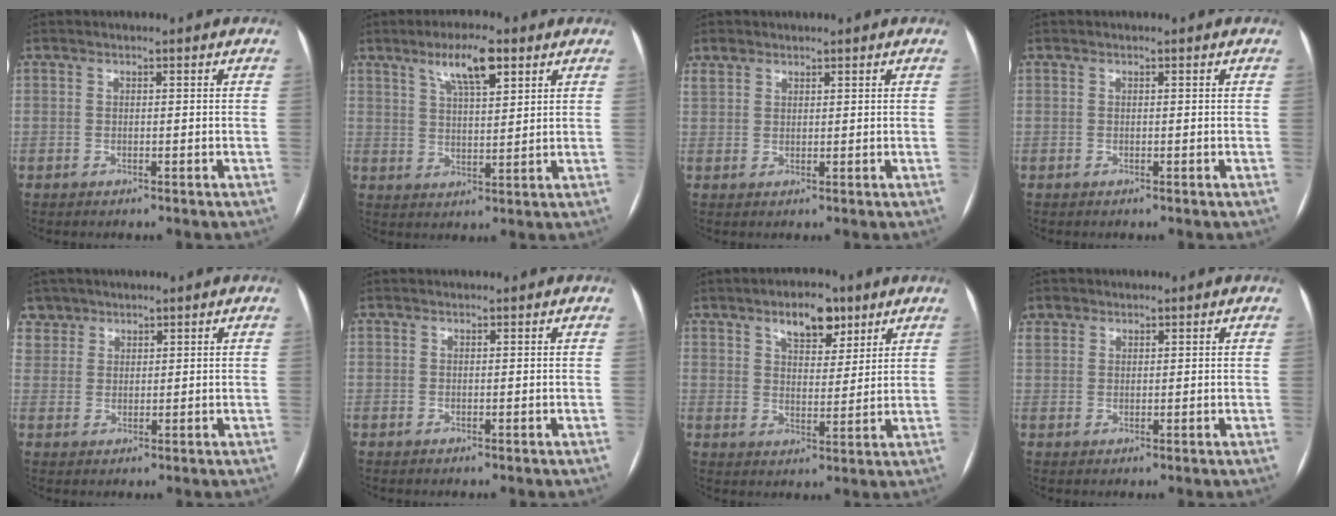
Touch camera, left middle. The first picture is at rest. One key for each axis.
{"total": 7.4, "fx": 4.3, "fy": 1.7, "fz": 5.7, "tx": -0.105, "ty": 0.008, "tz": 0.076}
{"total": 2.2, "fx": 1.7, "fy": 1.3, "fz": 0.4, "tx": -0.012, "ty": 0.014, "tz": 0.035}
{"total": 0.0}
{"total": 3.7, "fx": 2.7, "fy": 2.4, "fz": -0.7, "tx": 0.026, "ty": 0.004, "tz": 0.051}
{"total": 0.8, "fx": 0.8, "fy": 0.1, "fz": 0.1, "tx": -0.005, "ty": 0.010, "tz": 0.016}
{"total": 7.3, "fx": 4.7, "fy": 3.3, "fz": 4.5, "tx": -0.067, "ty": 0.007, "tz": 0.075}
{"total": 3.2, "fx": 2.2, "fy": 2.2, "fz": 0.5, "tx": -0.013, "ty": 0.014, "tz": 0.045}